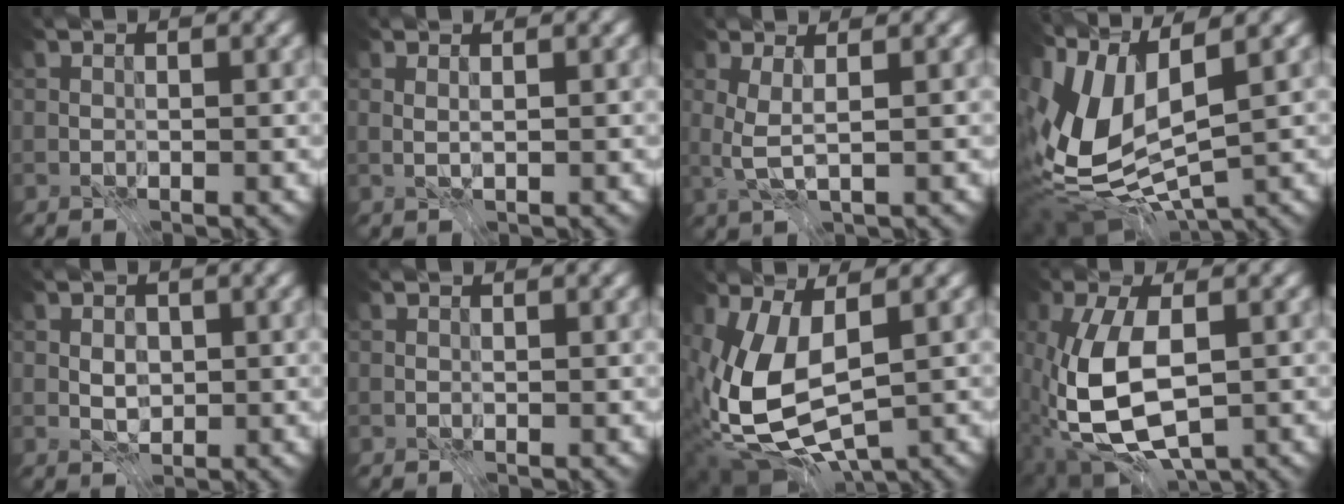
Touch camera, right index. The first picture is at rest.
{"total": 0.6, "force": [0.1, -0.4, 0.4], "torque": [-0.012, -0.002, 0.002]}
{"total": 2.0, "force": [0.1, 0.1, 2.0], "torque": [-0.049, -0.003, 0.000]}
{"total": 11.7, "force": [0.2, 5.8, 10.1], "torque": [-0.243, -0.006, 0.009]}
{"total": 1.6, "force": [-0.3, 1.2, 1.1], "torque": [-0.018, -0.003, -0.004]}
{"total": 0.0}
{"total": 9.8, "force": [-0.8, 5.4, 8.1], "torque": [-0.190, -0.028, -0.008]}
{"total": 10.0, "force": [-2.2, 5.3, 8.1], "torque": [-0.189, -0.015, -0.044]}